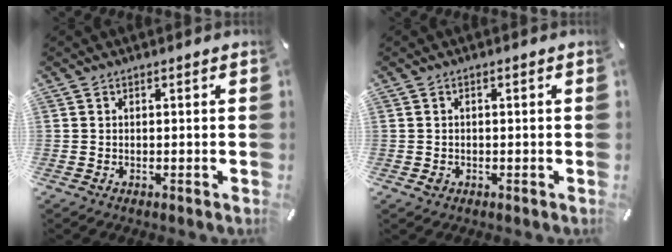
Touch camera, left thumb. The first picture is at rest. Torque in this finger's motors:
{"motor_torque": [-0.03, 0.27, 0.00, -0.05, 0.01]}